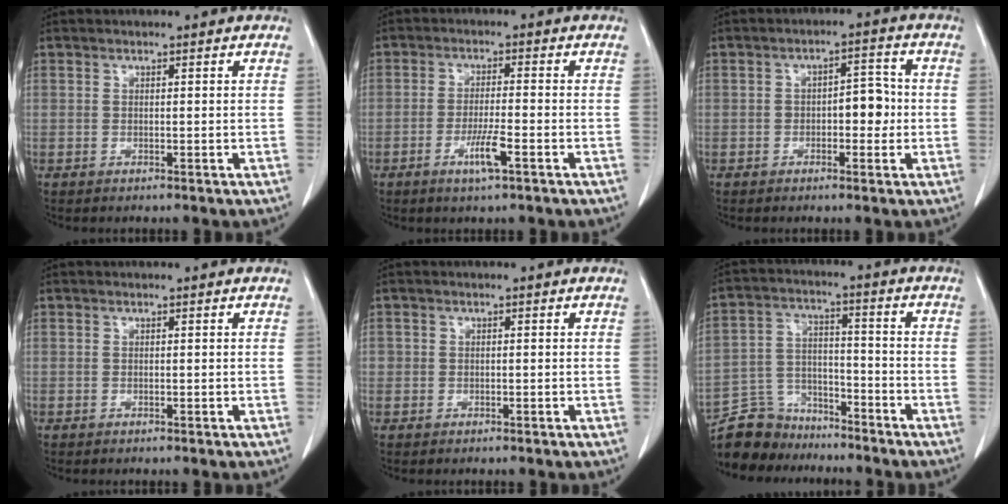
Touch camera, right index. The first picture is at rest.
{"total": 4.9, "force": [-2.3, 0.2, 4.3], "torque": [-0.080, -0.007, -0.042]}
{"total": 4.8, "force": [-0.6, 2.4, 4.1], "torque": [-0.053, 0.017, -0.008]}
{"total": 0.0}
{"total": 0.7, "force": [0.0, 0.7, 0.2], "torque": [0.004, 0.005, -0.002]}
{"total": 9.3, "force": [-8.3, 4.2, 0.1], "torque": [-0.006, 0.028, -0.147]}